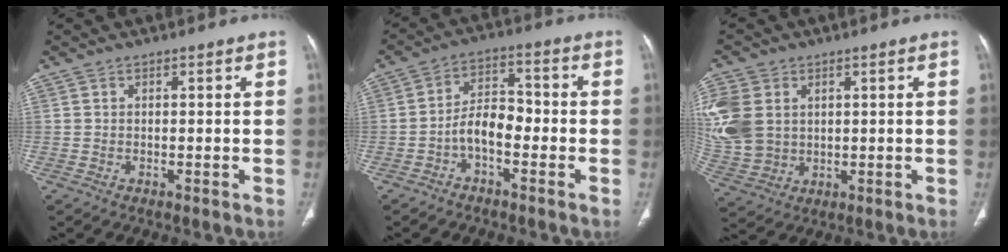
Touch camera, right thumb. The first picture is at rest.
{"total": 6.5, "force": [-2.5, 3.5, 4.9], "torque": [-0.075, 0.038, -0.051]}
{"total": 13.8, "force": [2.9, 10.7, 8.1], "torque": [-0.191, -0.004, 0.069]}